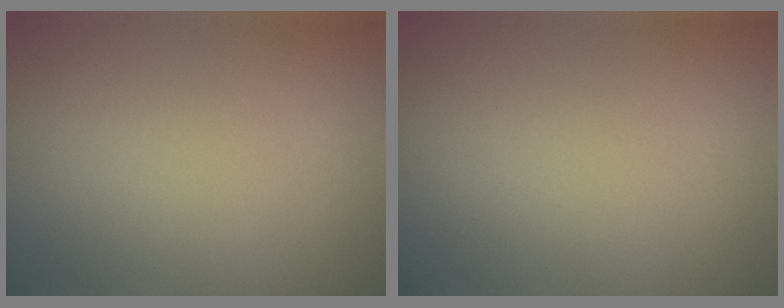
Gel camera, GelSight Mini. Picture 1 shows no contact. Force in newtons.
{"total": 0.0}